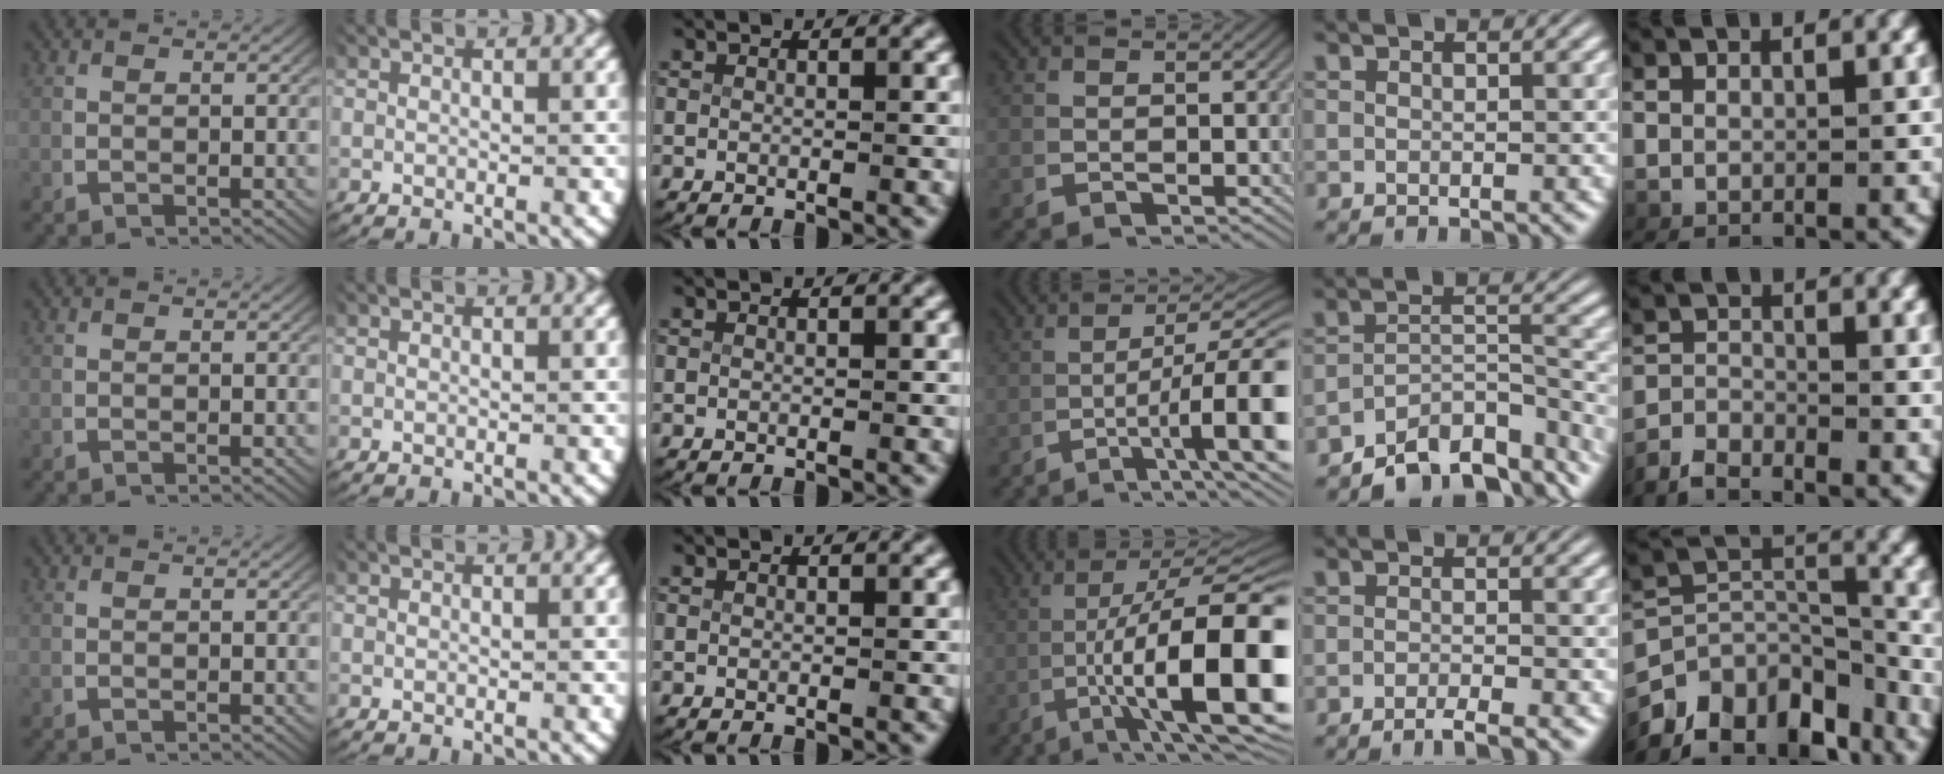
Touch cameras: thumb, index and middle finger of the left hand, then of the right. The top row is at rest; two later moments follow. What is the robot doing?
{"motion": "lift_and_place", "object": "router"}